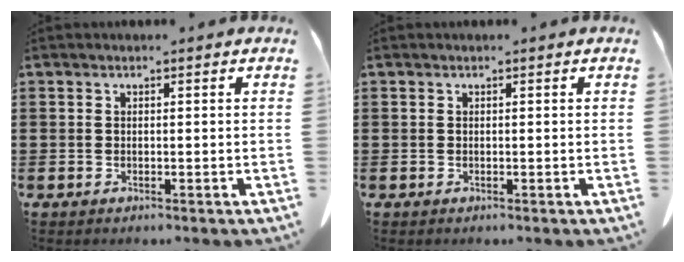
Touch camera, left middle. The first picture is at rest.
{"total": 0.0}